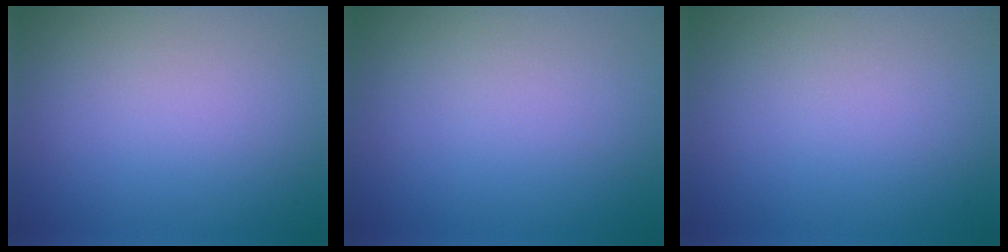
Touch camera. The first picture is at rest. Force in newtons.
{"total": 0.0}
{"total": 0.0}